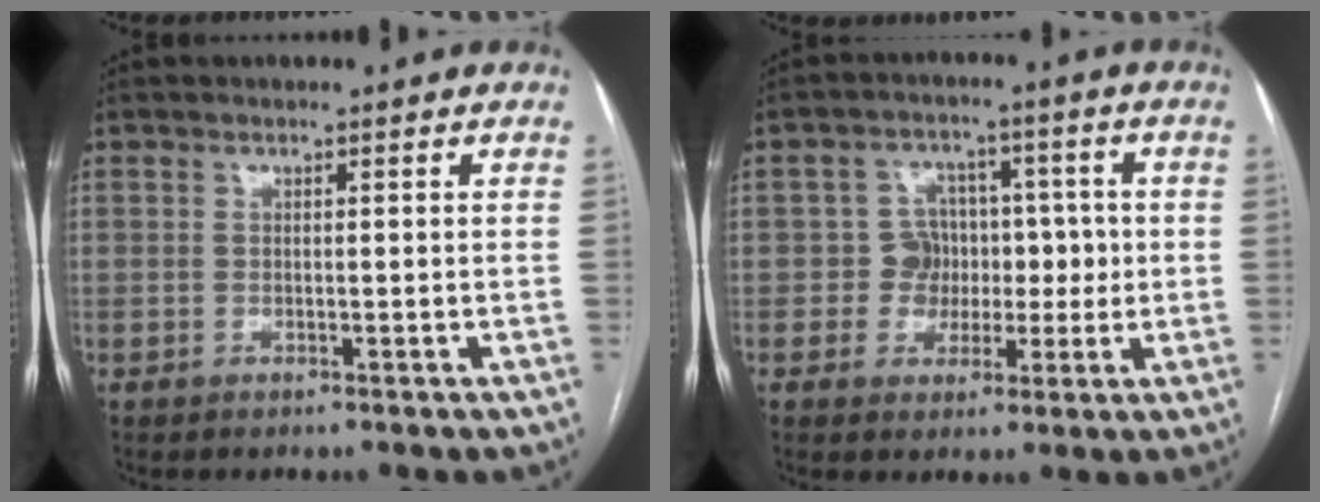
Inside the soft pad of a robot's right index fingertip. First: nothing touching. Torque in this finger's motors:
{"motor_torque": [0.48, 0.07, 0.07, 0.03]}